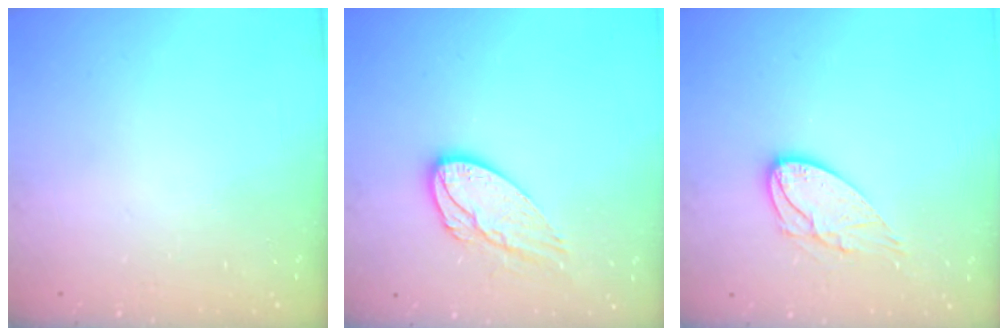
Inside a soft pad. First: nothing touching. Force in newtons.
{"total": 13.0, "press": 13.0, "slide": 1.0}
{"total": 10.0, "press": 10.0, "slide": 0.8}